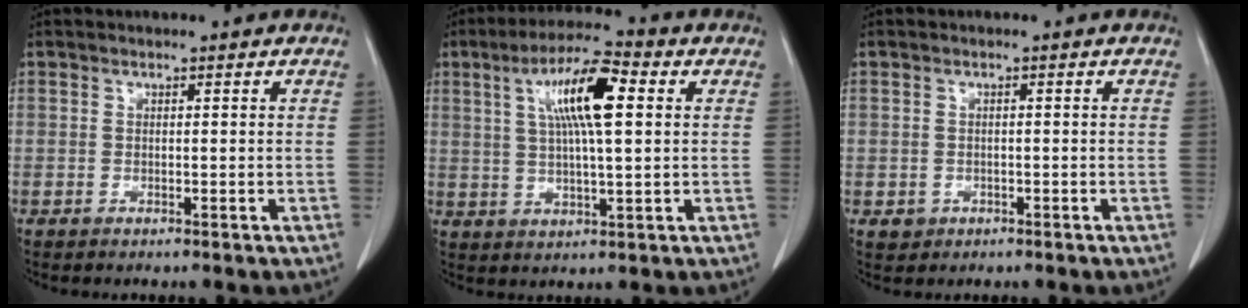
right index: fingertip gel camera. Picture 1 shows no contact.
{"total": 10.9, "force": [3.1, 1.7, 10.3], "torque": [-0.190, 0.017, 0.053]}
{"total": 1.8, "force": [-0.6, 1.6, 0.3], "torque": [-0.001, 0.005, -0.003]}